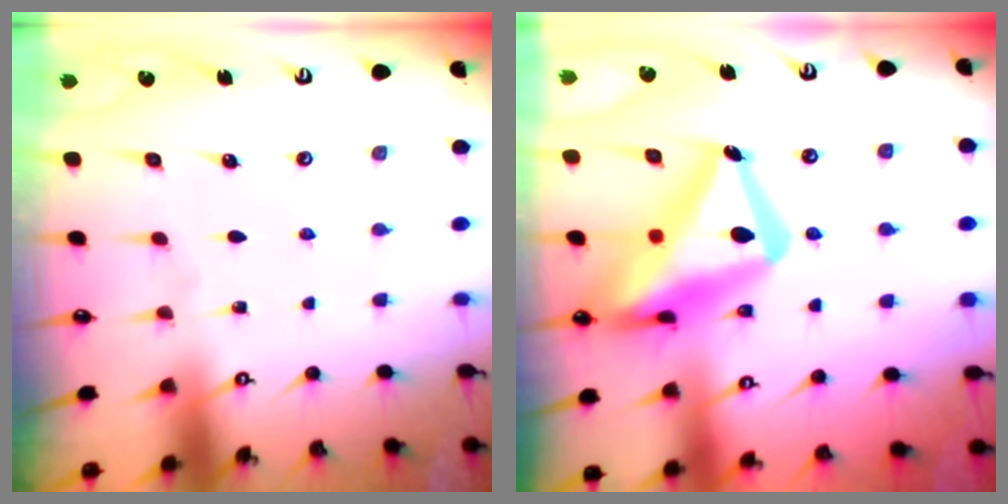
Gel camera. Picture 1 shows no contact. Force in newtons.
{"total": 24.5, "press": 24.4, "slide": 2.0}